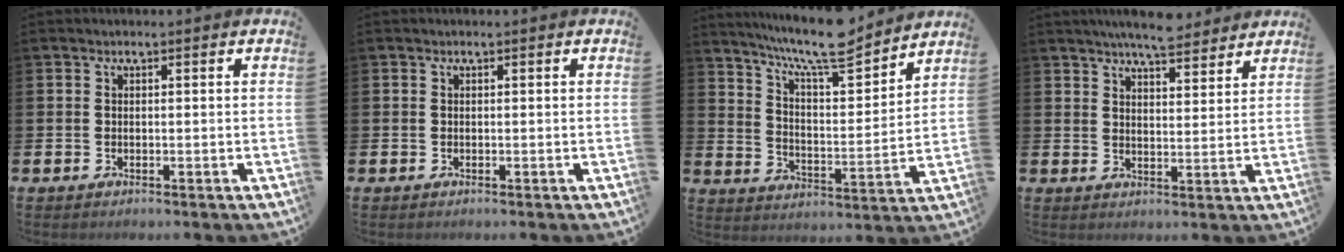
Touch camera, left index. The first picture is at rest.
{"total": 0.0}
{"total": 10.2, "force": [9.2, 1.5, 4.2], "torque": [-0.100, -0.058, 0.162]}
{"total": 6.0, "force": [5.8, 0.6, 1.4], "torque": [-0.032, -0.024, 0.104]}